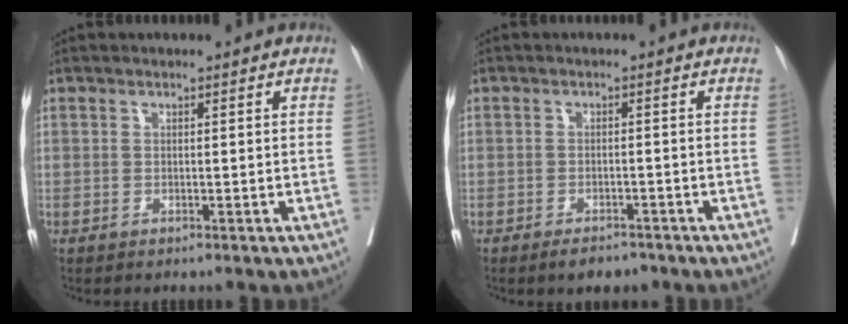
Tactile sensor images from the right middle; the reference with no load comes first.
{"total": 2.9, "force": [-2.3, 1.1, 1.5], "torque": [-0.017, -0.001, -0.030]}